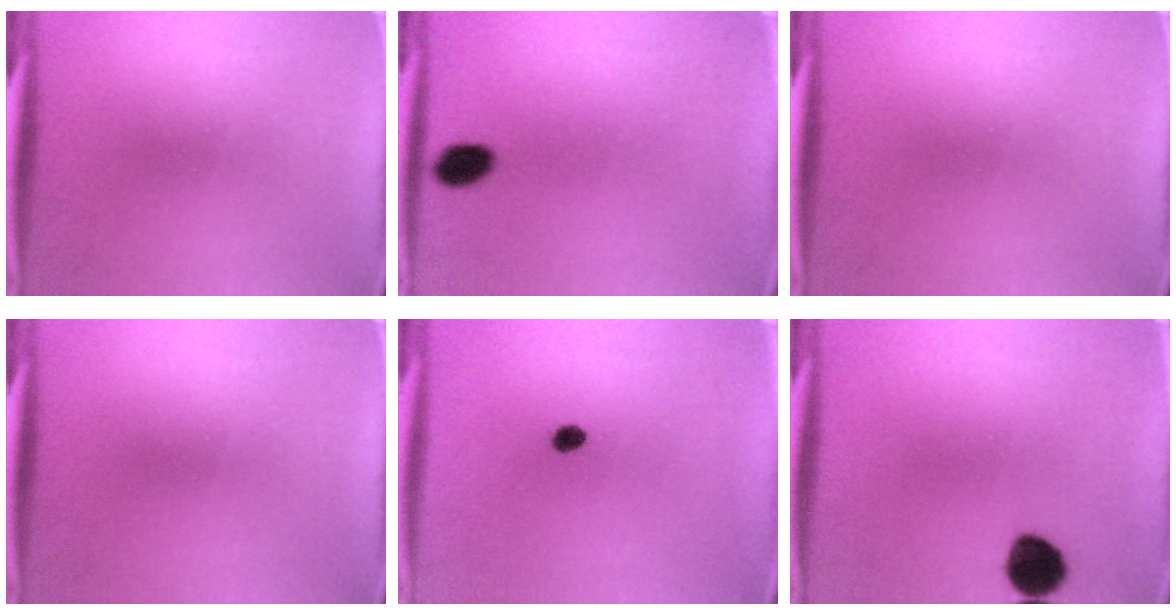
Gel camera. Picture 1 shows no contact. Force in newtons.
{"total": 2.3}
{"total": 0.0}
{"total": 0.0}
{"total": 2.1}
{"total": 8.6}